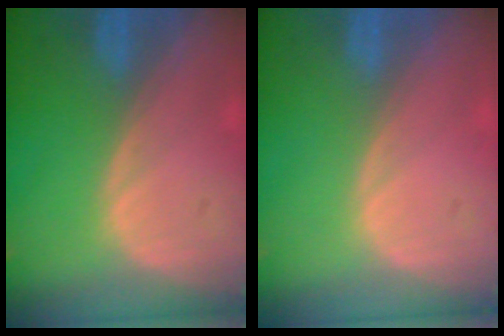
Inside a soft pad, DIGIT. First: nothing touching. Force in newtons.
{"total": 0.0}